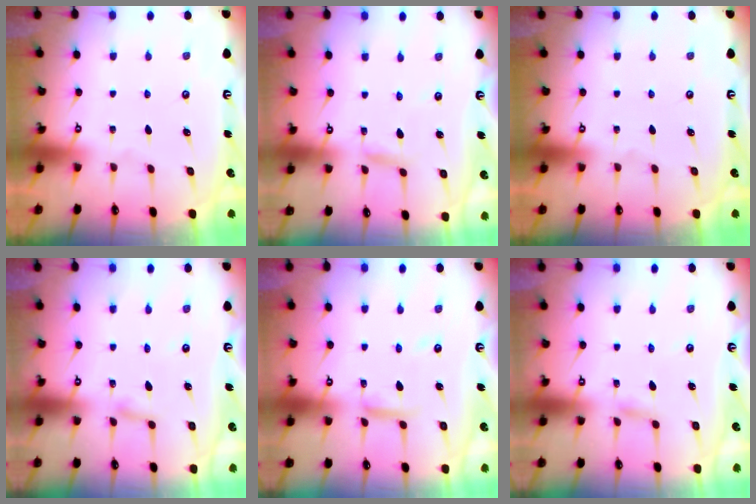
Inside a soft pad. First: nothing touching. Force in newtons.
{"total": 2.7, "press": 2.7, "slide": 0.2}
{"total": 0.0}
{"total": 2.4, "press": 2.4, "slide": 0.2}
{"total": 6.6, "press": 6.6, "slide": 0.5}
{"total": 2.4, "press": 2.4, "slide": 0.2}